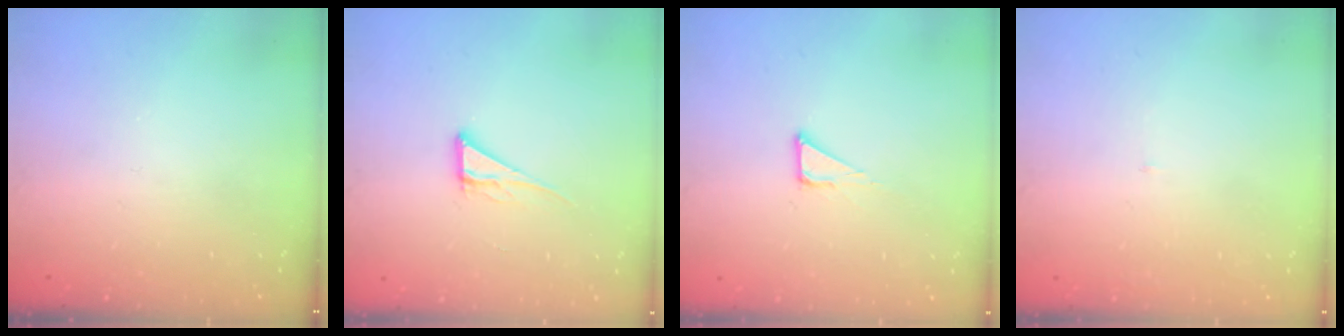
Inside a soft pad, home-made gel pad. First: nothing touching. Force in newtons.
{"total": 6.6, "press": 6.6, "slide": 0.3}
{"total": 1.9, "press": 1.9, "slide": 0.1}
{"total": 2.1, "press": 2.1, "slide": 0.1}